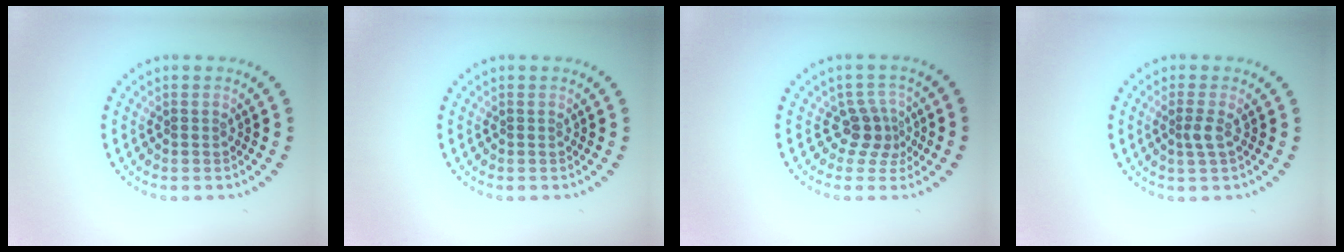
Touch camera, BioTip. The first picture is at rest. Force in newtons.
{"total": 0.0}
{"total": 2.4, "press": 1.7, "slide": 1.7}
{"total": 1.4, "press": 1.1, "slide": 0.8}